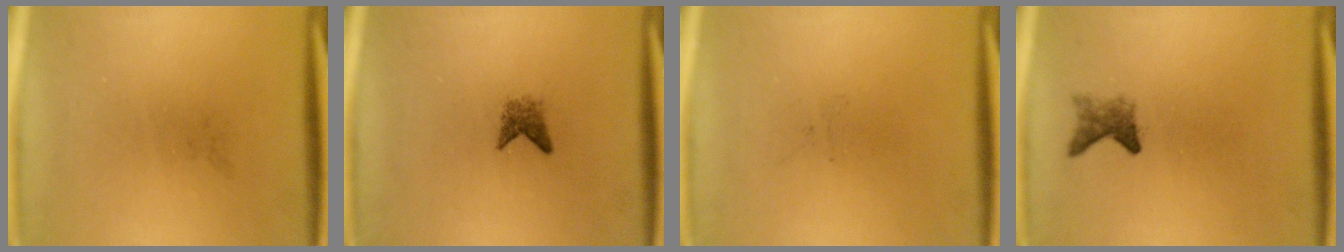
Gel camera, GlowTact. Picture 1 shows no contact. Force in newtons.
{"total": 1.6}
{"total": 0.0}
{"total": 2.1}